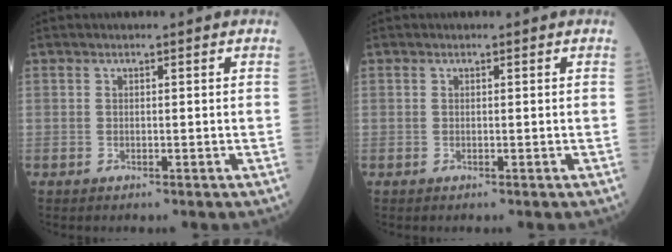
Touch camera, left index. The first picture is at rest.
{"total": 0.0}